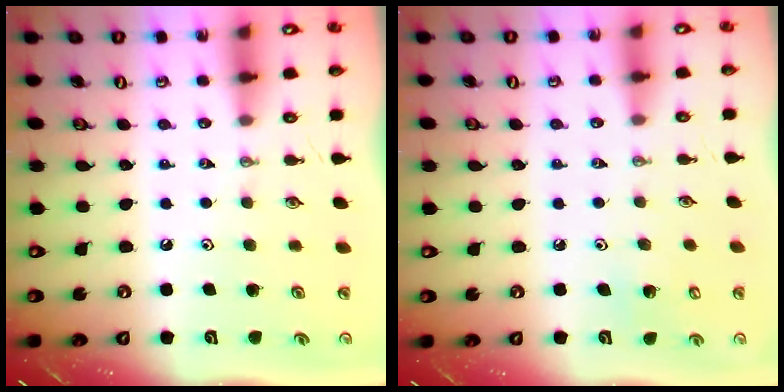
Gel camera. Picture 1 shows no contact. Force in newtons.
{"total": 5.2, "press": 5.2, "slide": 0.4}